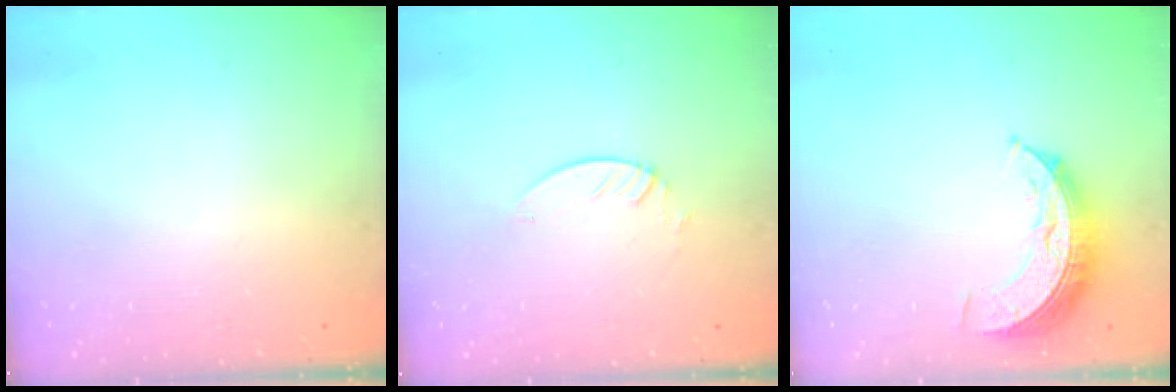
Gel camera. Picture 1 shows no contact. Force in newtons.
{"total": 1.3, "press": 1.3, "slide": 0.1}
{"total": 8.7, "press": 8.7, "slide": 0.6}